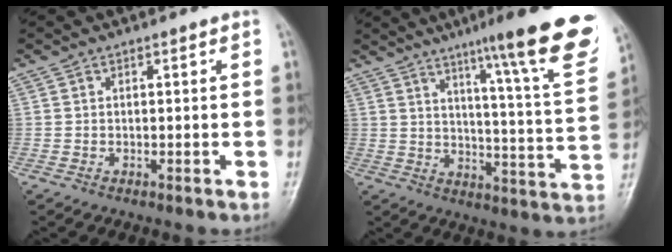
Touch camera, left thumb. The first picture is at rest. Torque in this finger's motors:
{"motor_torque": [1.12, -0.11, 1.56, -1.21, 0.33]}